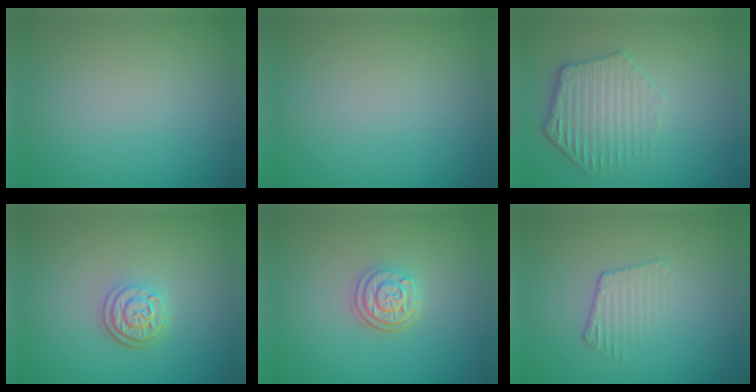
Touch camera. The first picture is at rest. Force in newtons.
{"total": 0.0}
{"total": 4.3, "press": 3.5, "slide": 2.6}
{"total": 3.0, "press": 2.5, "slide": 1.6}
{"total": 3.0, "press": 2.5, "slide": 1.7}
{"total": 1.8, "press": 0.9, "slide": 1.5}